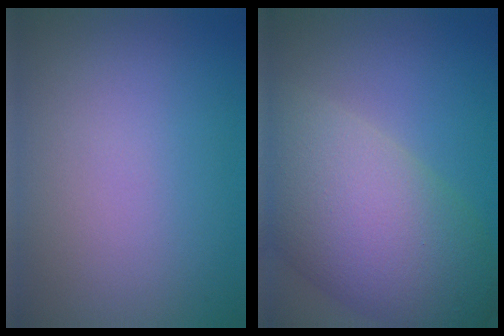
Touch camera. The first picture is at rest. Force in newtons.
{"total": 11.8, "press": 11.8, "slide": 0.8}